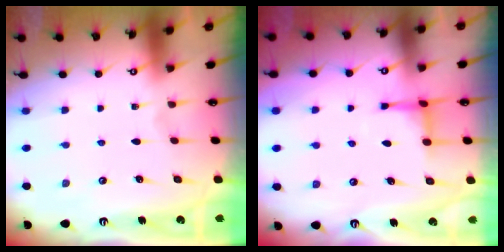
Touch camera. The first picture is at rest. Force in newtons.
{"total": 3.8, "press": 3.7, "slide": 0.9}